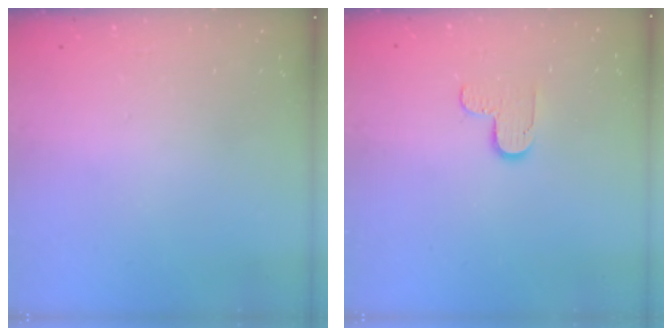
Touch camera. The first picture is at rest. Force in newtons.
{"total": 5.8, "press": 5.7, "slide": 0.6}